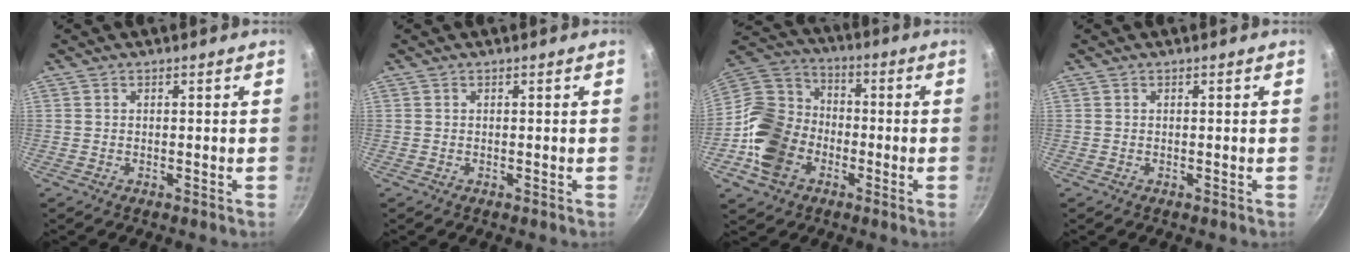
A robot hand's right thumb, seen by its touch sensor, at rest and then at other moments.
{"total": 0.0}
{"total": 16.8, "force": [-5.2, 13.2, 8.9], "torque": [-0.154, 0.044, -0.114]}
{"total": 0.0}